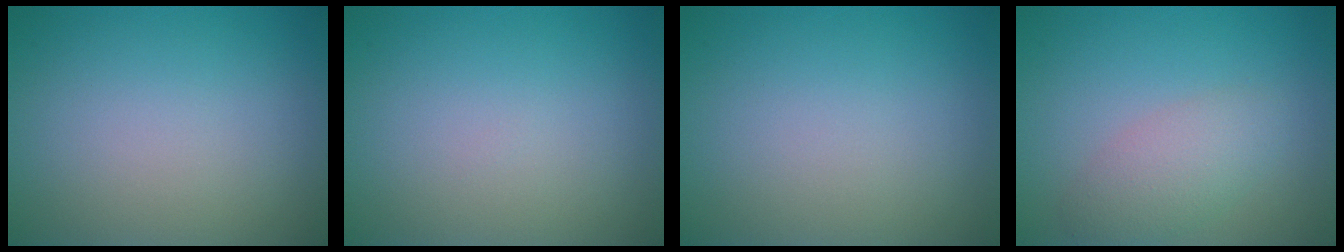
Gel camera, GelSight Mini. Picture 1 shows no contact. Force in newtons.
{"total": 0.0}
{"total": 0.0}
{"total": 3.0, "press": 3.0, "slide": 0.1}